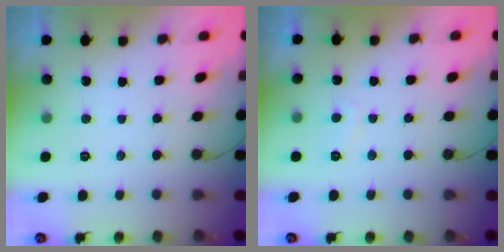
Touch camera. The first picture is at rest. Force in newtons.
{"total": 1.6, "press": 1.5, "slide": 0.6}